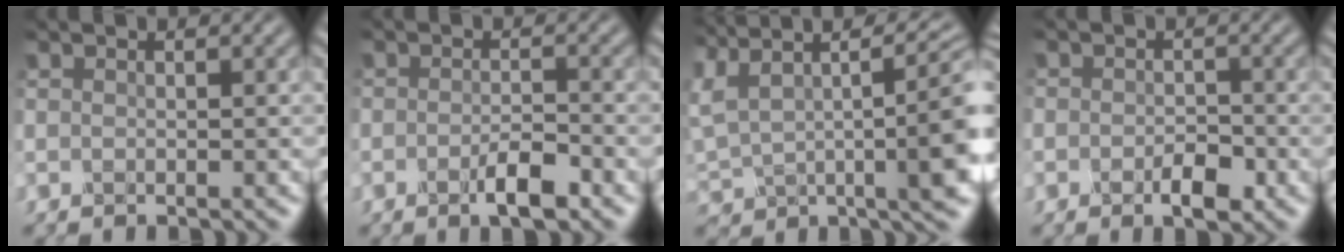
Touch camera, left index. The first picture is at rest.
{"total": 2.8, "force": [-1.5, 1.0, 2.2], "torque": [-0.036, 0.002, -0.028]}
{"total": 13.0, "force": [5.0, 5.0, 10.8], "torque": [-0.211, 0.034, 0.095]}
{"total": 2.8, "force": [-1.2, 1.7, 1.8], "torque": [-0.024, -0.001, -0.023]}